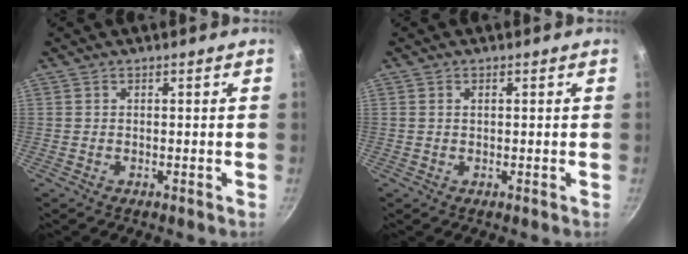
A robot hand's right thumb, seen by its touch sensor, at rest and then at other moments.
{"total": 0.8, "force": [0.2, 0.4, 0.6], "torque": [-0.008, 0.004, 0.003]}